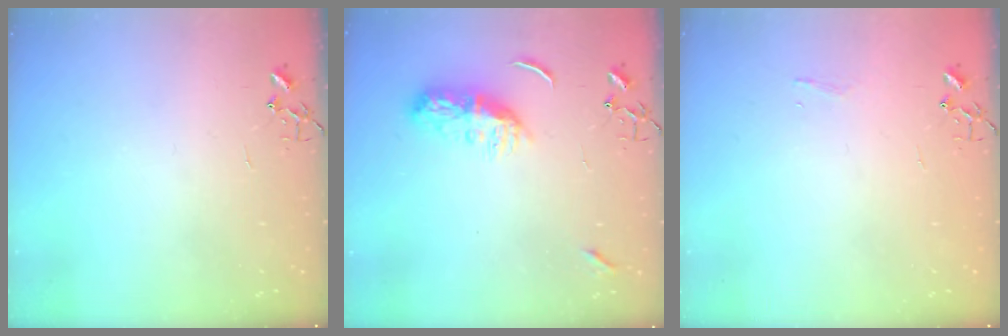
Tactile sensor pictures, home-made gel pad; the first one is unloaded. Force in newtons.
{"total": 9.6, "press": 9.6, "slide": 0.5}
{"total": 4.1, "press": 4.0, "slide": 0.5}